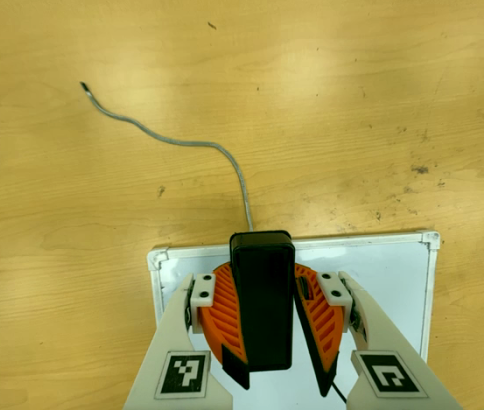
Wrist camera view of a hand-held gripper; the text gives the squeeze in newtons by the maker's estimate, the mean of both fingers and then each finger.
{"total": 10.0, "left": 9.7, "right": 10.4}